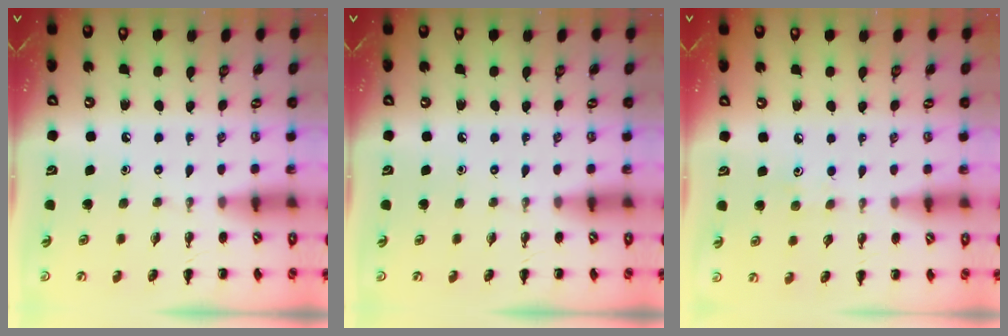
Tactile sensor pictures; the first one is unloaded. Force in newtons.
{"total": 0.0}
{"total": 4.8, "press": 4.6, "slide": 1.2}